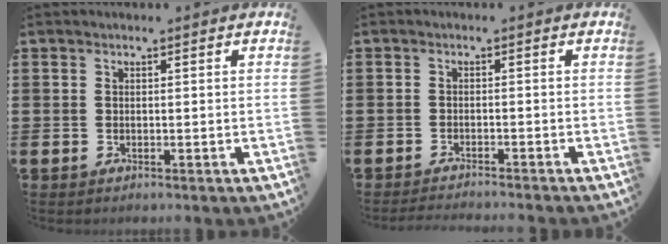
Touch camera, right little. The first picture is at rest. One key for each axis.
{"total": 1.3, "fx": -1.3, "fy": -0.2, "fz": 0.1, "tx": -0.003, "ty": 0.003, "tz": -0.026}